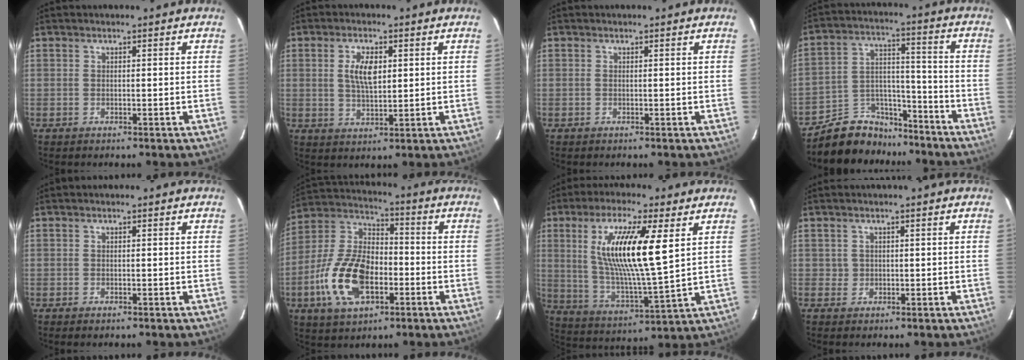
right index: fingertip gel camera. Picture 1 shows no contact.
{"total": 6.0, "force": [1.5, 2.8, 5.1], "torque": [-0.091, 0.003, 0.031]}
{"total": 0.0}
{"total": 12.1, "force": [-10.0, 6.5, 2.0], "torque": [-0.044, 0.061, -0.157]}
{"total": 0.6, "force": [-0.5, 0.2, 0.3], "torque": [-0.004, -0.002, -0.010]}
{"total": 16.8, "force": [-5.8, 9.4, 12.6], "torque": [-0.271, 0.007, -0.102]}
{"total": 17.0, "force": [5.4, 2.8, 15.9], "torque": [-0.296, -0.005, 0.106]}
{"total": 1.1, "force": [0.0, 1.1, -0.2], "torque": [0.007, 0.006, 0.004]}